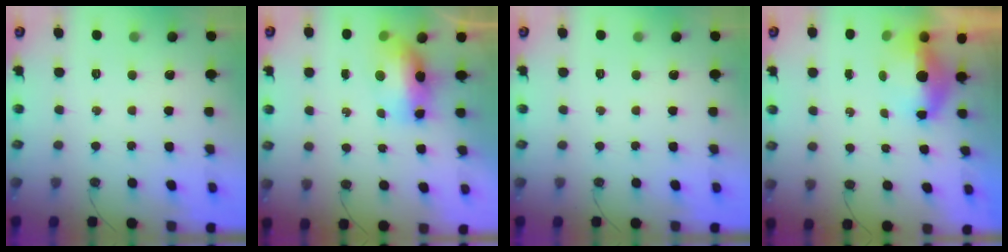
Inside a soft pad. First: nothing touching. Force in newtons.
{"total": 9.8, "press": 9.7, "slide": 1.9}
{"total": 0.0}
{"total": 6.0, "press": 5.8, "slide": 1.2}